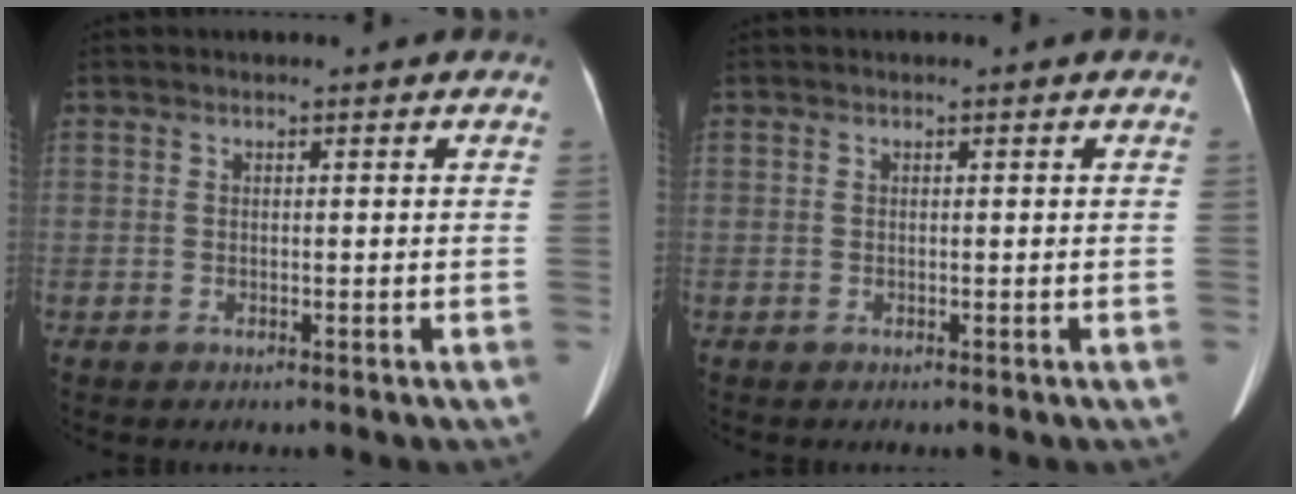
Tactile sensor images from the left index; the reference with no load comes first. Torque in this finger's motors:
{"motor_torque": [-0.01, 0.01, 0.00, 0.00]}